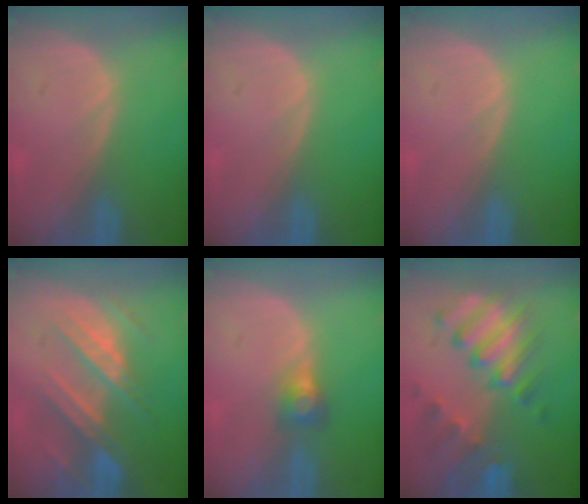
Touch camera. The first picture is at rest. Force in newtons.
{"total": 0.0}
{"total": 0.0}
{"total": 8.8, "press": 7.9, "slide": 3.7}
{"total": 2.8, "press": 2.6, "slide": 1.0}
{"total": 10.1, "press": 8.8, "slide": 4.8}